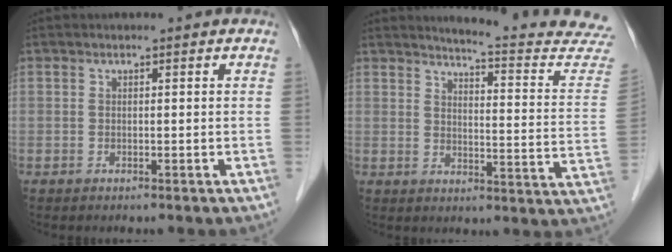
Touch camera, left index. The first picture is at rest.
{"total": 16.6, "force": [16.2, -0.2, 3.8], "torque": [-0.042, -0.113, 0.172]}